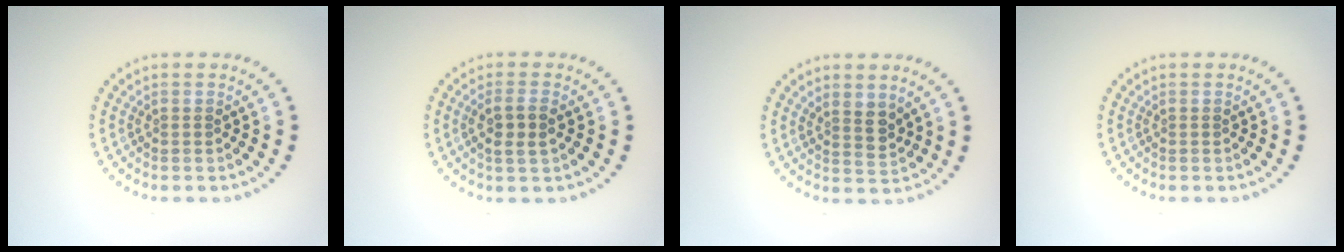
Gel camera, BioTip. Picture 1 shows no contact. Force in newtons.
{"total": 2.3, "press": 2.2, "slide": 0.8}
{"total": 2.1, "press": 1.7, "slide": 1.1}
{"total": 0.0}